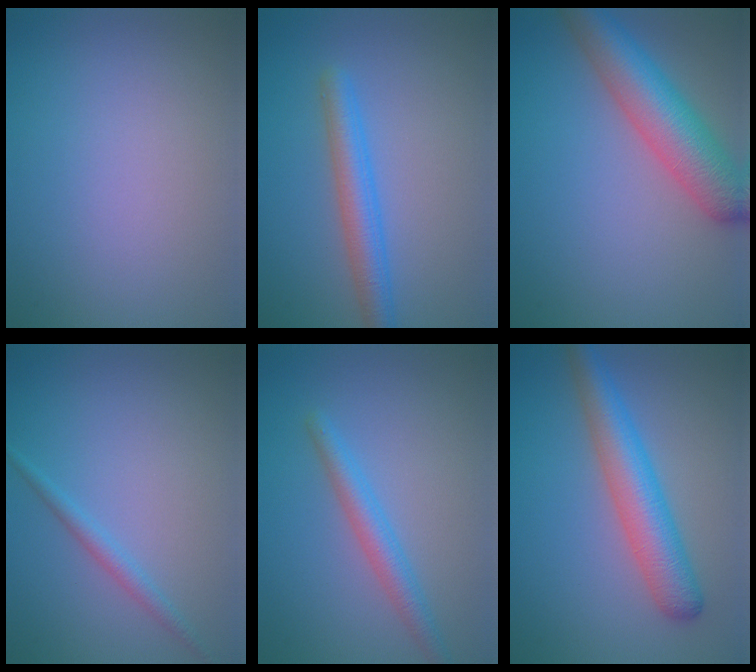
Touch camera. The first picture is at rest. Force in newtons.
{"total": 3.5, "press": 3.5, "slide": 0.1}
{"total": 7.0, "press": 7.0, "slide": 0.2}
{"total": 1.4, "press": 1.4, "slide": 0.1}
{"total": 2.7, "press": 2.7, "slide": 0.1}
{"total": 5.5, "press": 5.5, "slide": 0.1}